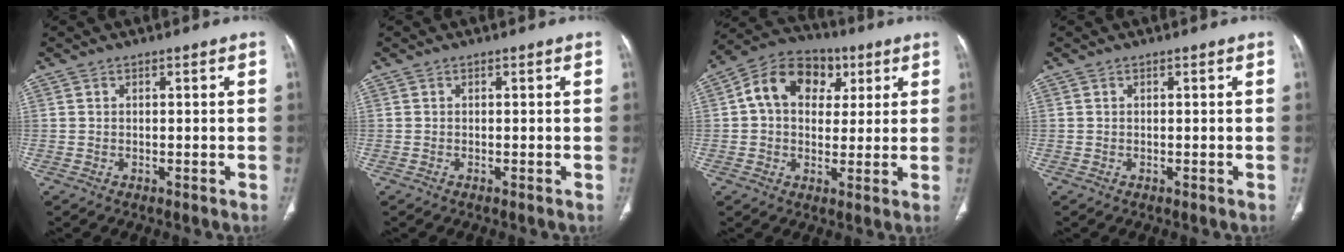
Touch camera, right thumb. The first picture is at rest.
{"total": 0.0}
{"total": 13.2, "force": [3.6, 9.9, 7.9], "torque": [-0.103, 0.014, 0.048]}
{"total": 0.0}